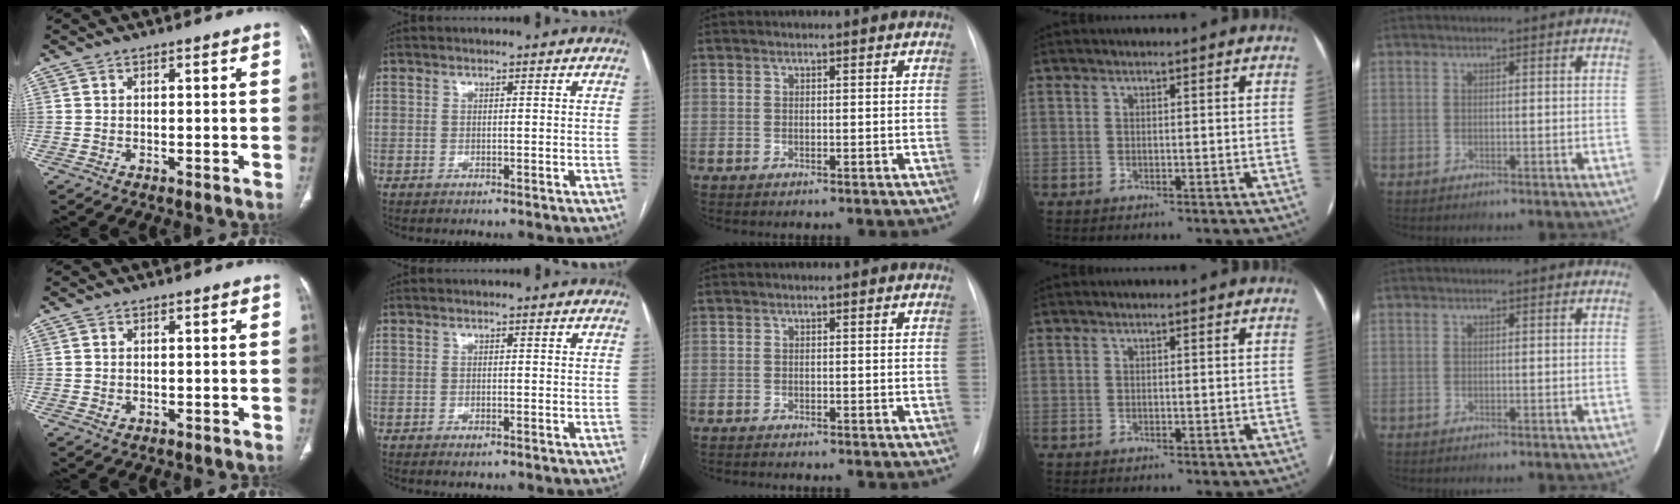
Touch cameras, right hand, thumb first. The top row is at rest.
{"thumb": {"total": 1.0, "force": [-0.1, 0.8, 0.6], "torque": [-0.013, -0.001, 0.002]}, "index": {"total": 0.9, "force": [-0.5, 0.3, 0.7], "torque": [-0.009, -0.001, -0.006]}, "middle": {"total": 0.5, "force": [-0.5, -0.1, 0.0], "torque": [-0.003, -0.003, -0.011]}}